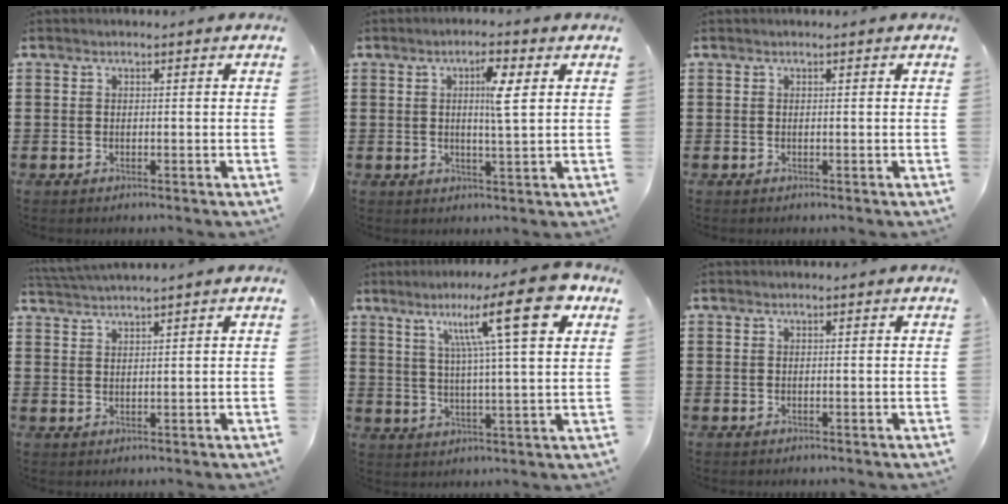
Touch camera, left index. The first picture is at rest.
{"total": 5.1, "force": [1.6, 0.6, 4.8], "torque": [-0.083, -0.002, 0.019]}
{"total": 0.0}
{"total": 2.0, "force": [2.0, -0.5, 0.2], "torque": [-0.008, 0.000, 0.039]}
{"total": 15.0, "force": [8.1, 1.6, 12.6], "torque": [-0.219, -0.017, 0.120]}
{"total": 0.0}